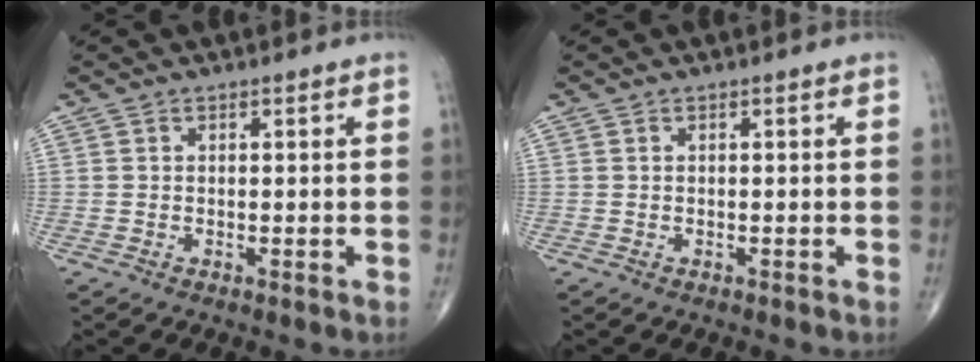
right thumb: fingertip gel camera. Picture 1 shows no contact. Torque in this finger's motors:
{"motor_torque": [-0.02, 0.02, -0.01, 0.00, -0.01]}